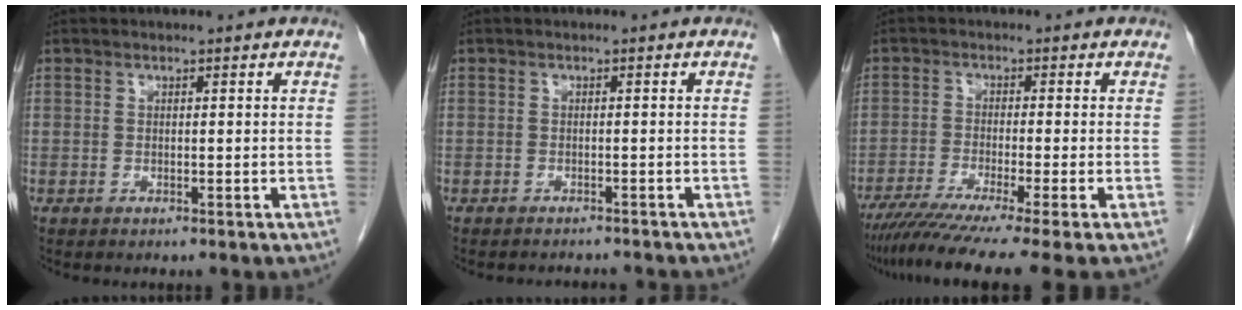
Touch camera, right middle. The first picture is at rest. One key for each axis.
{"total": 3.9, "fx": -3.8, "fy": 0.6, "fz": 0.6, "tx": -0.003, "ty": -0.006, "tz": -0.046}
{"total": 12.2, "fx": -9.5, "fy": -1.6, "fz": 7.3, "tx": -0.106, "ty": -0.038, "tz": -0.149}